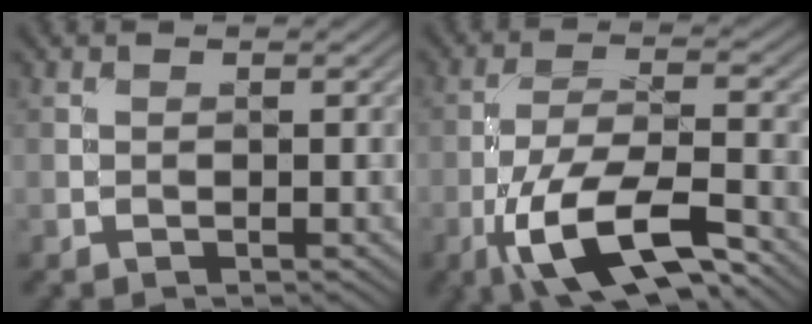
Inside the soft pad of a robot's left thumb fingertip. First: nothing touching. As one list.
[{"total": 12.0, "force": [-6.6, 3.9, 9.2], "torque": [-0.181, -0.005, -0.131]}]